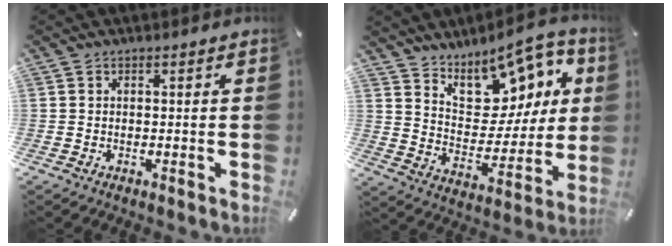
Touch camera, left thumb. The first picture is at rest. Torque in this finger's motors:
{"motor_torque": [0.69, 0.60, 1.44, -1.06, 0.09]}